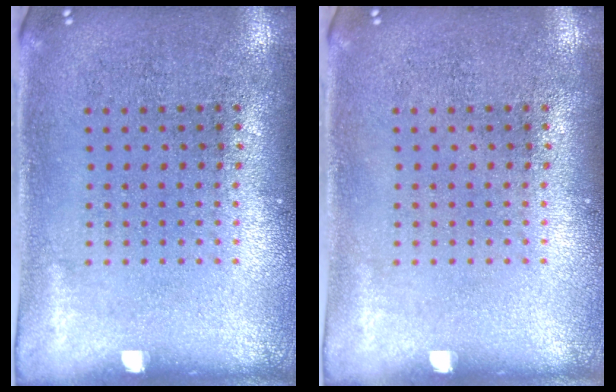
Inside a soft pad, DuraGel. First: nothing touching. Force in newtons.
{"total": 0.0}